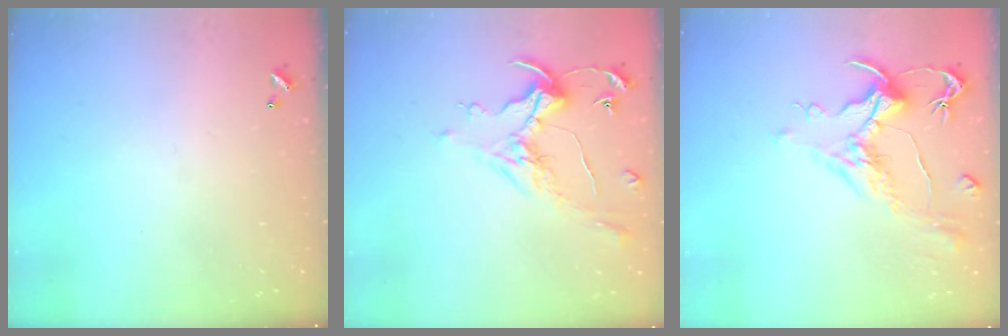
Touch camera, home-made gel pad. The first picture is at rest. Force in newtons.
{"total": 0.8, "press": 0.7, "slide": 0.5}
{"total": 1.6, "press": 0.8, "slide": 1.5}